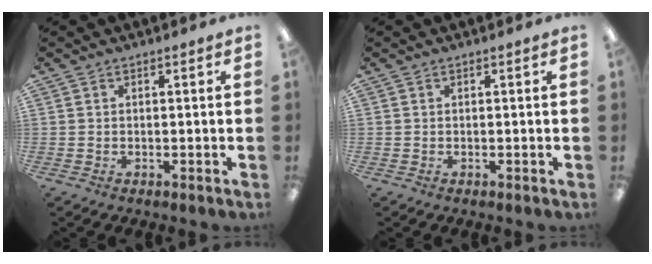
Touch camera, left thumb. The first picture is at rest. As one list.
[{"total": 0.0}]